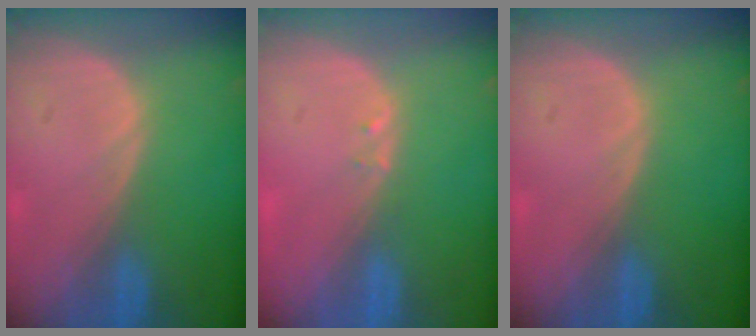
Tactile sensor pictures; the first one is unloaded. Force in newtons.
{"total": 0.6, "press": 0.6, "slide": 0.2}
{"total": 0.0}